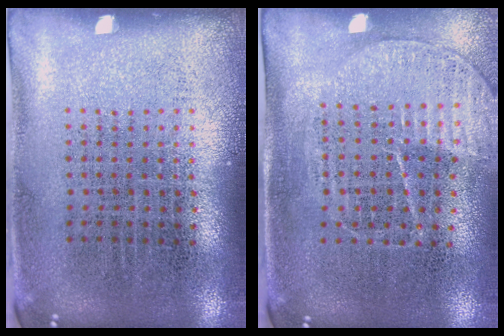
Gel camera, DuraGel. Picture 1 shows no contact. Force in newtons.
{"total": 1.3, "press": 1.3, "slide": 0.2}